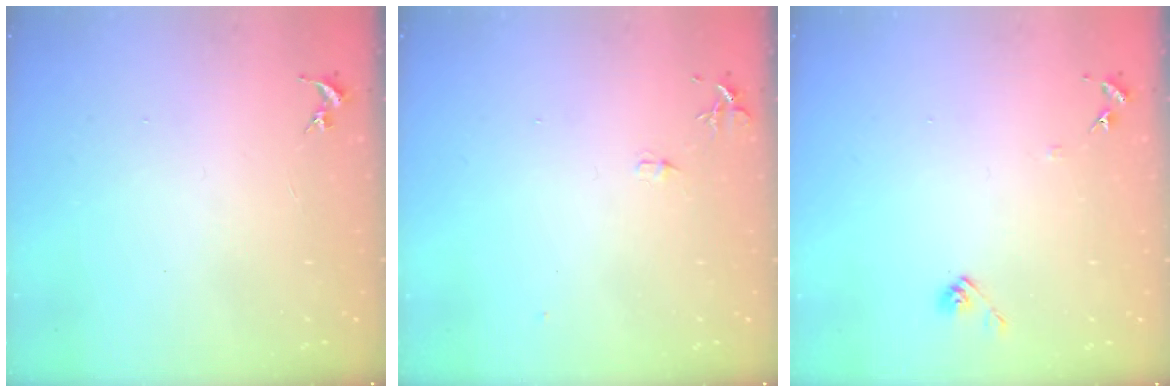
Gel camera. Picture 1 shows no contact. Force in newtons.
{"total": 6.2, "press": 6.1, "slide": 0.7}
{"total": 6.9, "press": 6.9, "slide": 0.7}